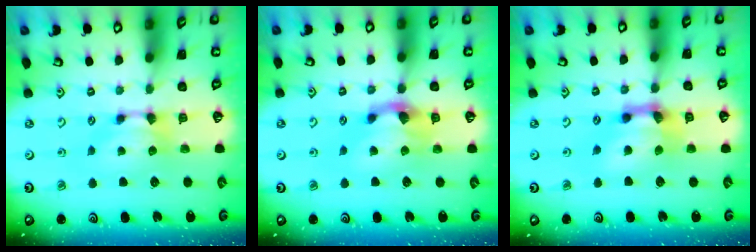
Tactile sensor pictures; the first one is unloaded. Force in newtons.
{"total": 2.9, "press": 2.2, "slide": 2.0}
{"total": 4.8, "press": 3.8, "slide": 2.9}